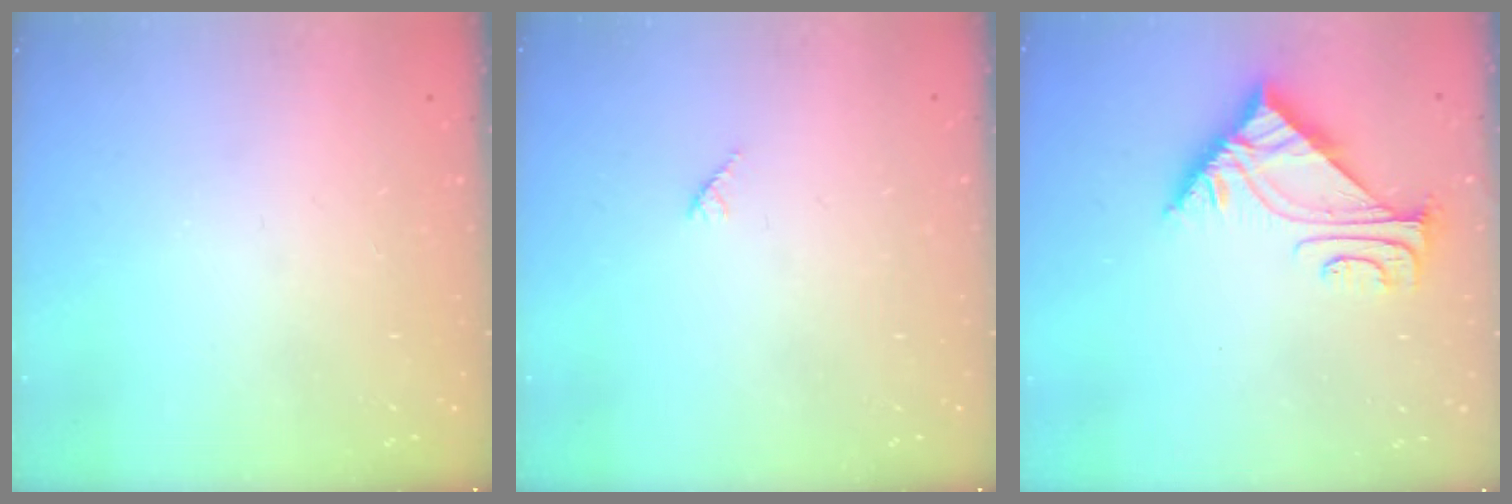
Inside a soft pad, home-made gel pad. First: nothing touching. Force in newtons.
{"total": 4.2, "press": 4.1, "slide": 0.7}
{"total": 5.2, "press": 5.1, "slide": 0.7}